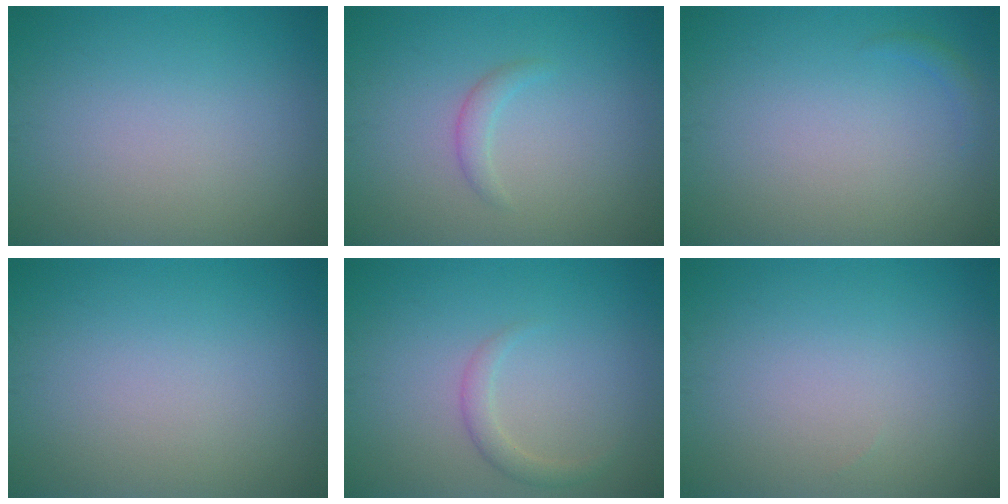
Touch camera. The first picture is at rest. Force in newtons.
{"total": 1.2, "press": 1.2, "slide": 0.1}
{"total": 0.7, "press": 0.7, "slide": 0.1}
{"total": 0.0}
{"total": 1.5, "press": 1.5, "slide": 0.0}
{"total": 0.0}